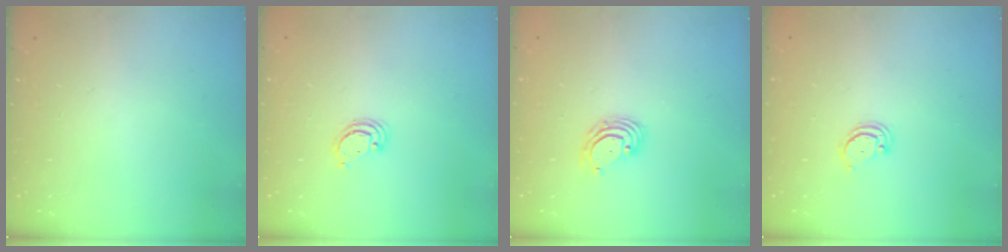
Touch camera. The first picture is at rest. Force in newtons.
{"total": 2.3, "press": 2.3, "slide": 0.2}
{"total": 5.1, "press": 5.0, "slide": 0.6}
{"total": 2.9, "press": 2.9, "slide": 0.2}